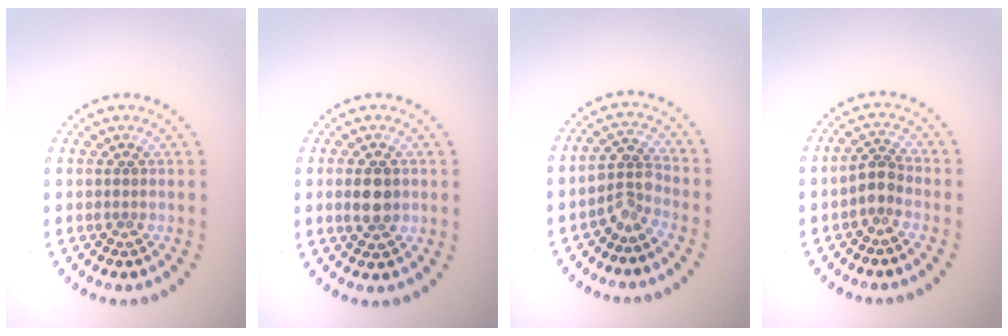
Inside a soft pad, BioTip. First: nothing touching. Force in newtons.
{"total": 2.7, "press": 2.7, "slide": 0.1}
{"total": 2.4, "press": 1.7, "slide": 1.6}
{"total": 1.8, "press": 1.5, "slide": 1.0}